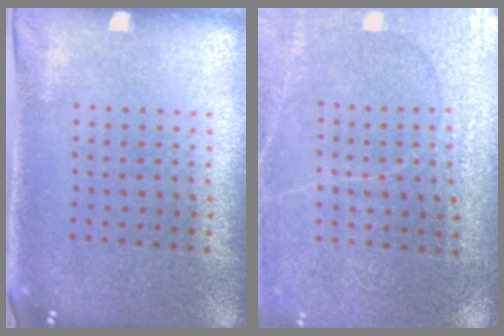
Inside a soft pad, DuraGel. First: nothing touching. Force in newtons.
{"total": 3.0, "press": 3.0, "slide": 0.1}